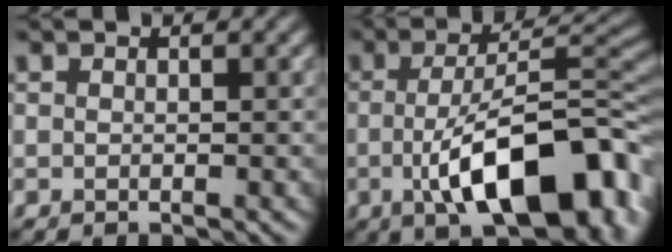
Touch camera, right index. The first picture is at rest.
{"total": 13.0, "force": [-4.0, 5.1, 11.3], "torque": [-0.167, -0.004, -0.065]}